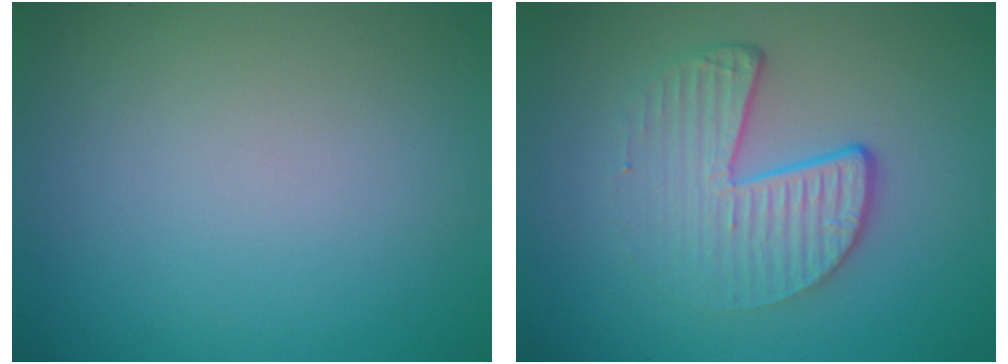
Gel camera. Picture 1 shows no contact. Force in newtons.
{"total": 4.6, "press": 3.0, "slide": 3.5}